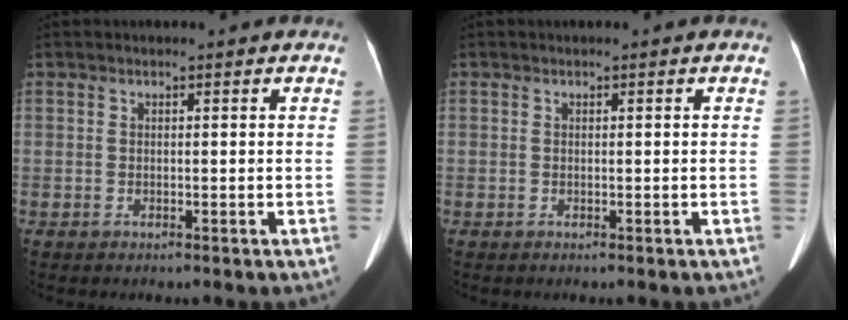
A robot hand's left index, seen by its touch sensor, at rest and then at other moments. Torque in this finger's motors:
{"motor_torque": [-0.33, 0.06, -0.03, -0.02]}